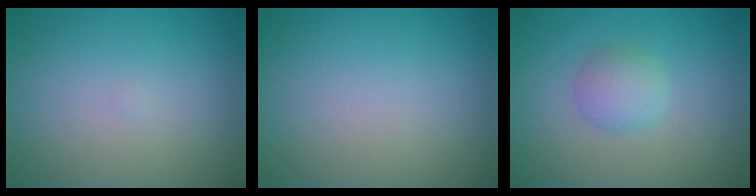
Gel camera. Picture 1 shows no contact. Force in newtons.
{"total": 0.0}
{"total": 2.5, "press": 2.5, "slide": 0.1}